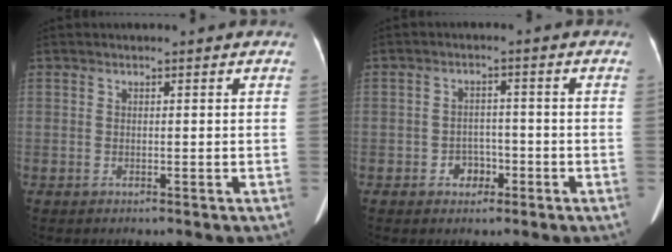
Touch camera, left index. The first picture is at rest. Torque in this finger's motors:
{"motor_torque": [0.02, 0.02, 0.00, 0.00]}